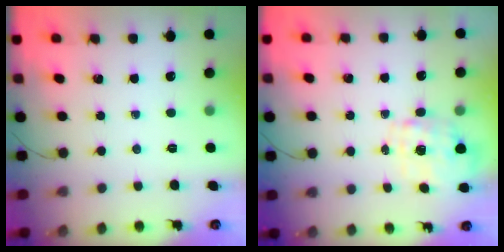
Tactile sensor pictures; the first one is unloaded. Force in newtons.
{"total": 1.5, "press": 1.5, "slide": 0.5}